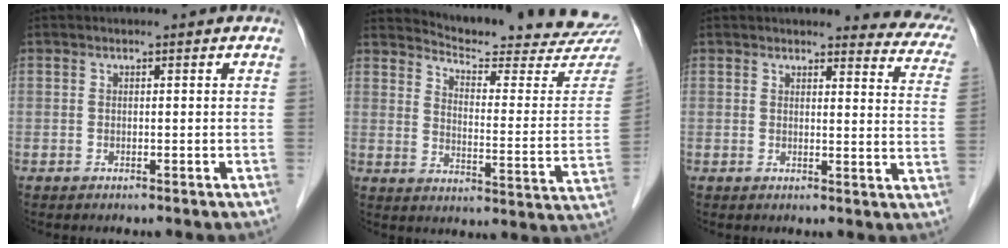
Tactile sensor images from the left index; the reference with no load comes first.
{"total": 21.0, "force": [20.4, 1.1, 4.7], "torque": [-0.068, -0.110, 0.245]}
{"total": 11.0, "force": [10.3, 2.2, 3.0], "torque": [0.003, -0.049, 0.076]}